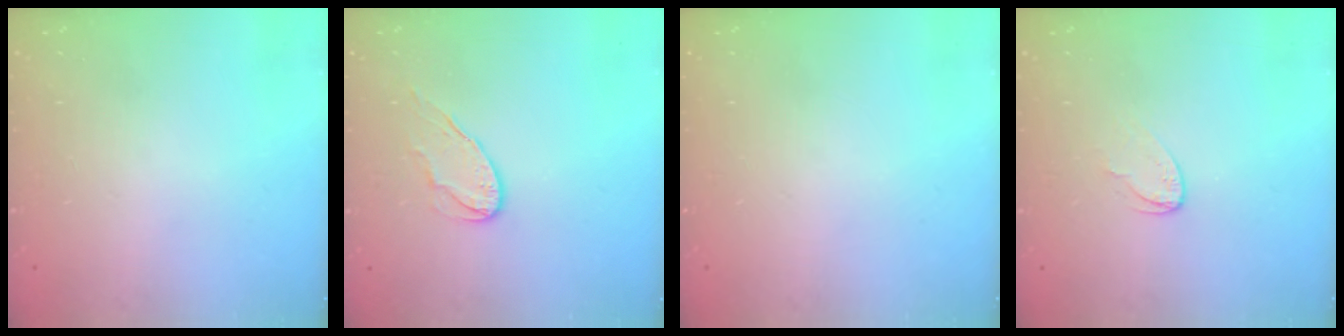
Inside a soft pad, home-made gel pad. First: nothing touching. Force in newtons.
{"total": 6.8, "press": 6.8, "slide": 0.2}
{"total": 0.0}
{"total": 4.0, "press": 3.9, "slide": 0.3}